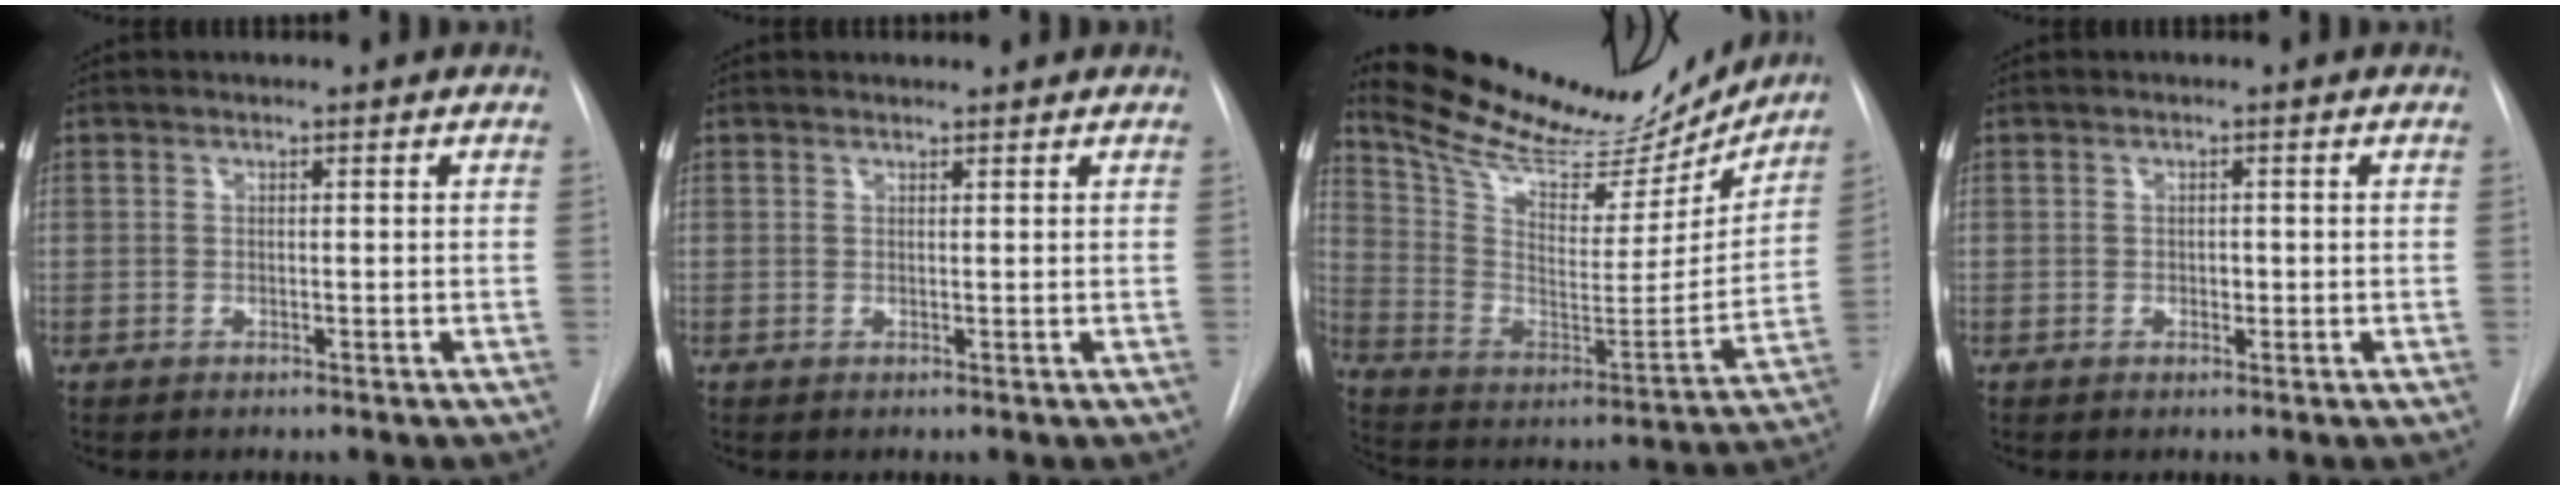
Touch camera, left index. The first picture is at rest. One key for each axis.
{"total": 1.0, "fx": 1.0, "fy": 0.2, "fz": -0.1, "tx": -0.006, "ty": 0.010, "tz": 0.019}
{"total": 23.0, "fx": 21.0, "fy": 5.8, "fz": 7.1, "tx": -0.123, "ty": -0.033, "tz": 0.320}
{"total": 0.8, "fx": -0.1, "fy": 0.6, "fz": 0.6, "tx": -0.007, "ty": 0.000, "tz": -0.002}